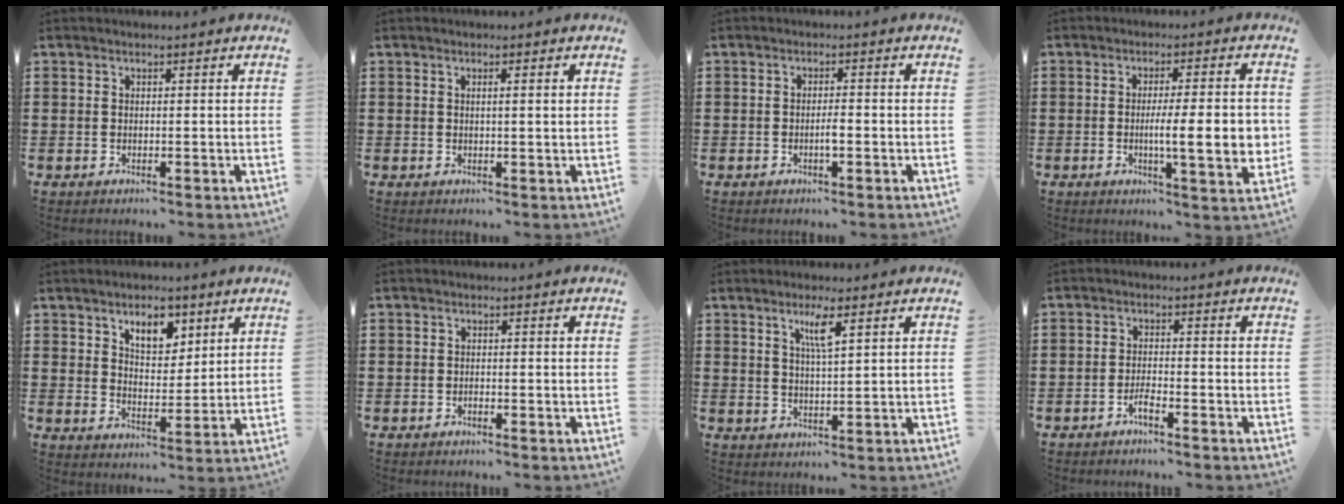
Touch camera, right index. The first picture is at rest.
{"total": 1.1, "force": [0.2, 0.0, 1.0], "torque": [-0.019, -0.001, 0.003]}
{"total": 2.0, "force": [-0.6, 0.3, 1.8], "torque": [-0.035, 0.002, -0.012]}
{"total": 9.3, "force": [-0.8, 1.6, 9.2], "torque": [-0.129, -0.011, -0.018]}
{"total": 5.8, "force": [3.8, 3.0, 3.2], "torque": [-0.052, 0.000, 0.064]}
{"total": 0.6, "force": [-0.6, 0.1, 0.1], "torque": [-0.004, -0.001, -0.012]}
{"total": 3.5, "force": [1.9, 0.2, 2.9], "torque": [-0.056, -0.003, 0.029]}
{"total": 2.0, "force": [-1.7, 0.1, 1.1], "torque": [-0.022, 0.000, -0.031]}